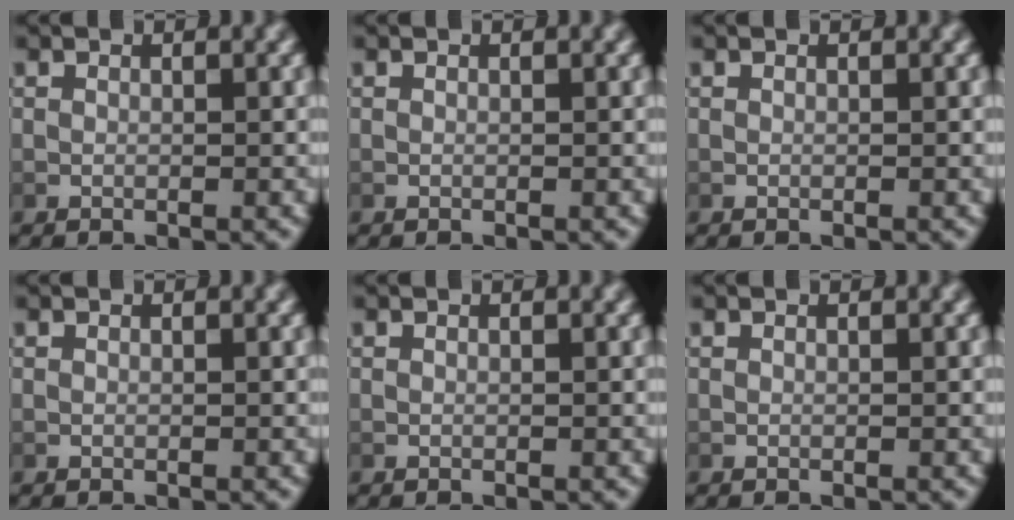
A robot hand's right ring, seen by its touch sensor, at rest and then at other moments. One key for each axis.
{"total": 0.0}
{"total": 0.0}
{"total": 0.0}
{"total": 0.0}
{"total": 0.0}